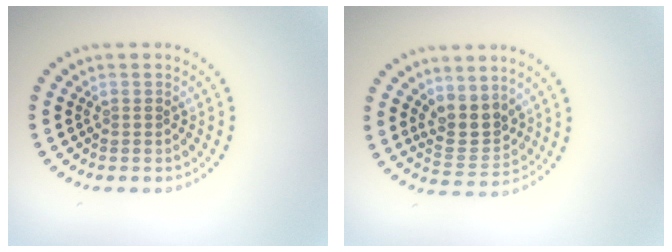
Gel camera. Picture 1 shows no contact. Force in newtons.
{"total": 3.4, "press": 3.0, "slide": 1.6}